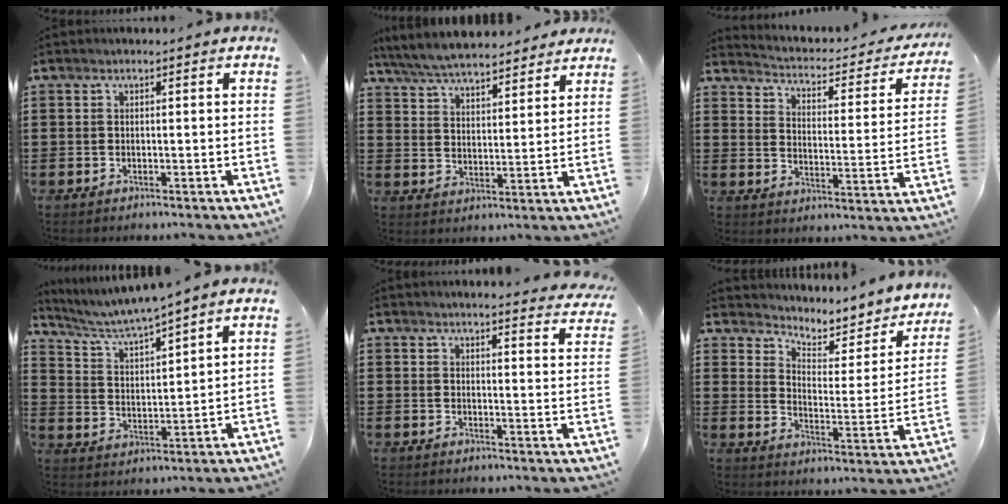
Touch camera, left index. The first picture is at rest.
{"total": 6.2, "force": [6.0, 0.7, 1.5], "torque": [-0.055, -0.026, 0.107]}
{"total": 2.1, "force": [2.0, 0.2, 0.5], "torque": [-0.029, -0.025, 0.022]}
{"total": 4.7, "force": [4.3, -0.8, 1.8], "torque": [-0.057, -0.031, 0.068]}
{"total": 3.1, "force": [3.0, -0.5, 0.4], "torque": [-0.012, -0.020, 0.052]}
{"total": 4.0, "force": [3.7, 1.0, 1.1], "torque": [-0.040, -0.037, 0.054]}